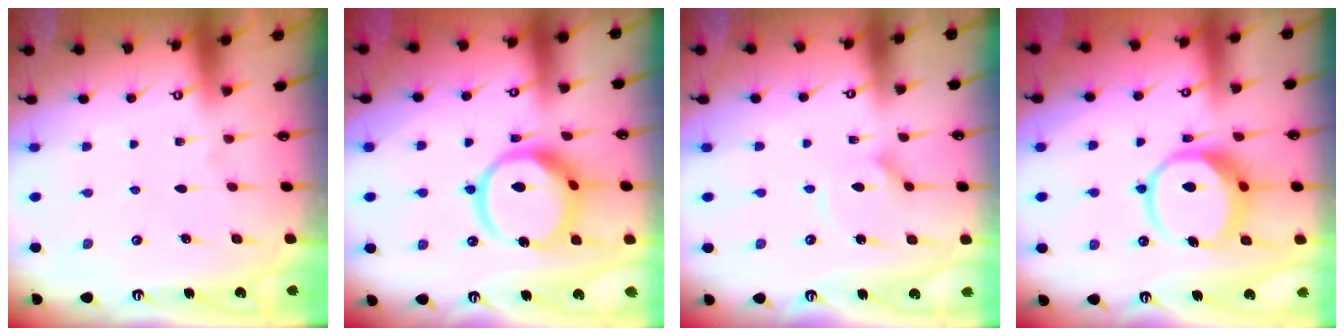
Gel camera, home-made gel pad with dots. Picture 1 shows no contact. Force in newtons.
{"total": 14.0, "press": 13.9, "slide": 1.6}
{"total": 5.4, "press": 5.4, "slide": 0.4}
{"total": 11.7, "press": 11.6, "slide": 1.2}